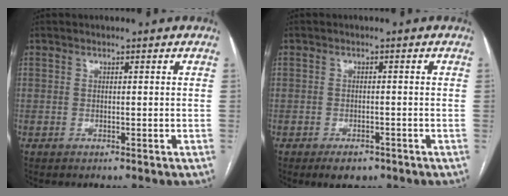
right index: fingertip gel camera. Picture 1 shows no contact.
{"total": 3.2, "force": [-2.1, 1.8, 1.6], "torque": [-0.026, -0.001, -0.024]}